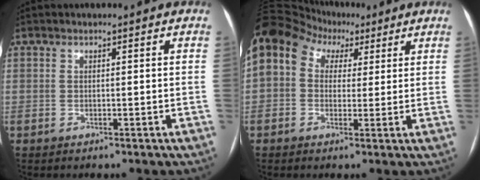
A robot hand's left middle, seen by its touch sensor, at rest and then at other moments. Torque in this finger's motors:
{"motor_torque": [1.23, -0.91, 1.06, 0.21]}